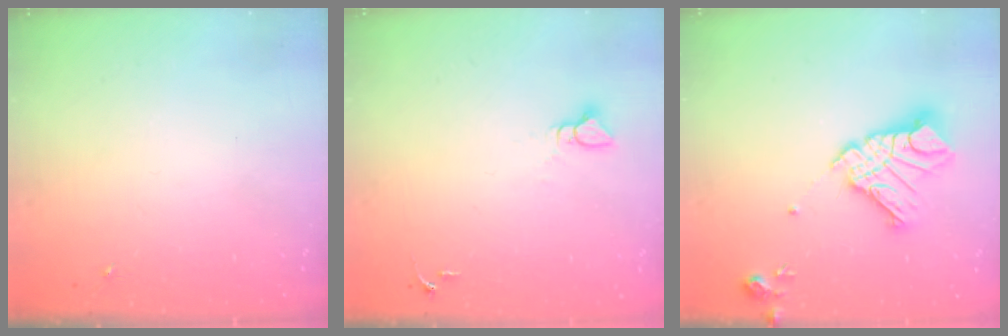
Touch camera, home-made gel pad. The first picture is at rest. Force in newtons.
{"total": 3.9, "press": 3.8, "slide": 0.3}
{"total": 15.8, "press": 15.7, "slide": 1.9}